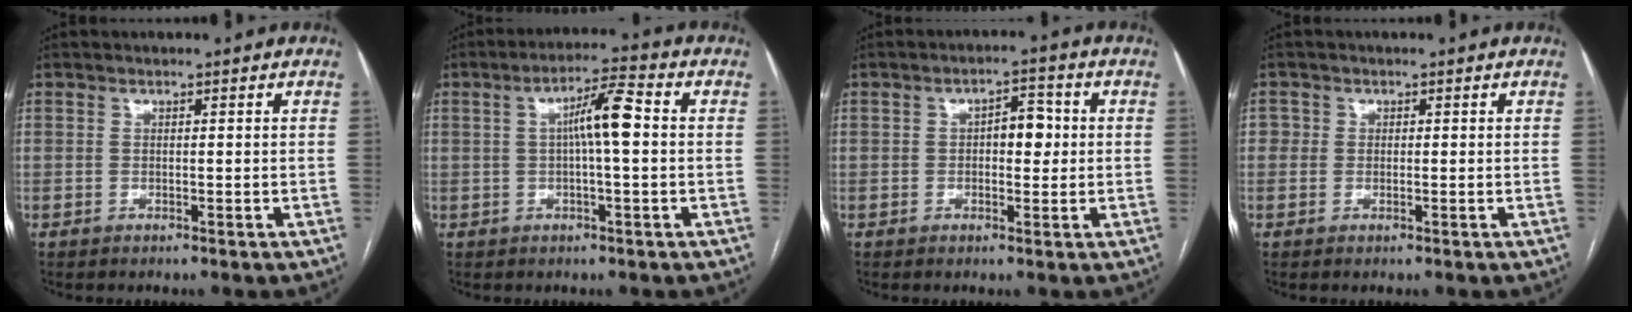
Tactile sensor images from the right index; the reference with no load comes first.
{"total": 6.8, "force": [0.5, 0.5, 6.8], "torque": [-0.116, 0.019, 0.006]}
{"total": 4.5, "force": [0.3, 2.2, 3.9], "torque": [-0.056, 0.014, 0.005]}
{"total": 1.7, "force": [0.2, 1.6, 0.3], "torque": [0.007, 0.005, 0.000]}